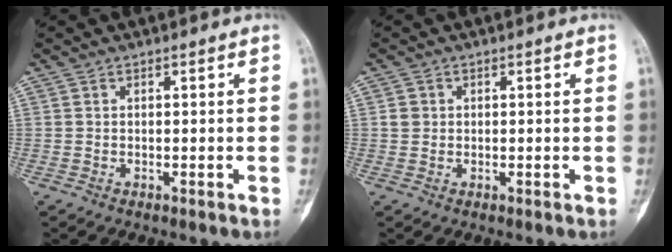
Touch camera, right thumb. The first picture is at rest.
{"total": 1.6, "force": [0.3, 1.5, 0.5], "torque": [-0.003, 0.002, 0.005]}